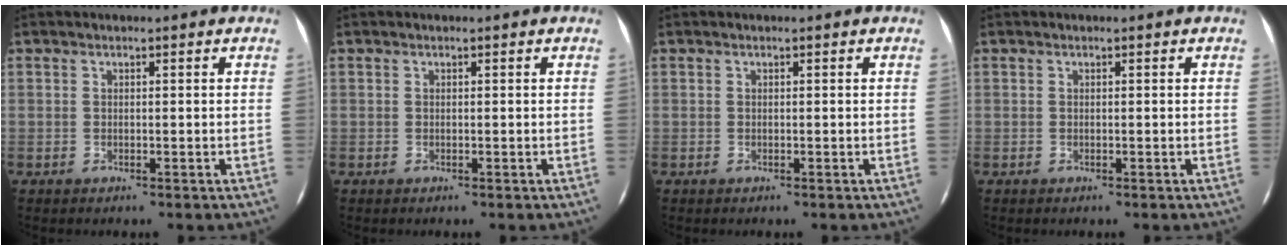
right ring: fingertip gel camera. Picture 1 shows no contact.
{"total": 0.0}
{"total": 0.0}
{"total": 0.0}